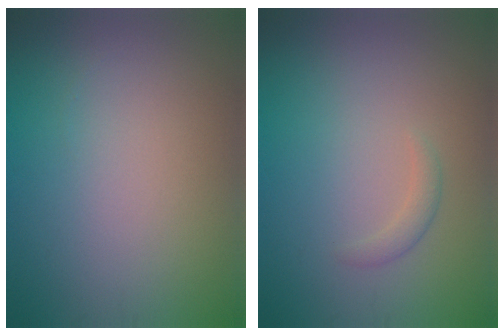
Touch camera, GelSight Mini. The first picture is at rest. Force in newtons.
{"total": 1.1, "press": 1.1, "slide": 0.1}